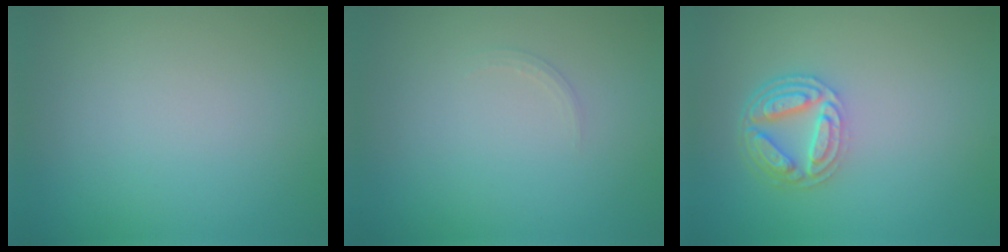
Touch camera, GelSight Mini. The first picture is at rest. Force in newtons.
{"total": 0.7, "press": 0.7, "slide": 0.1}
{"total": 4.5, "press": 3.5, "slide": 2.8}